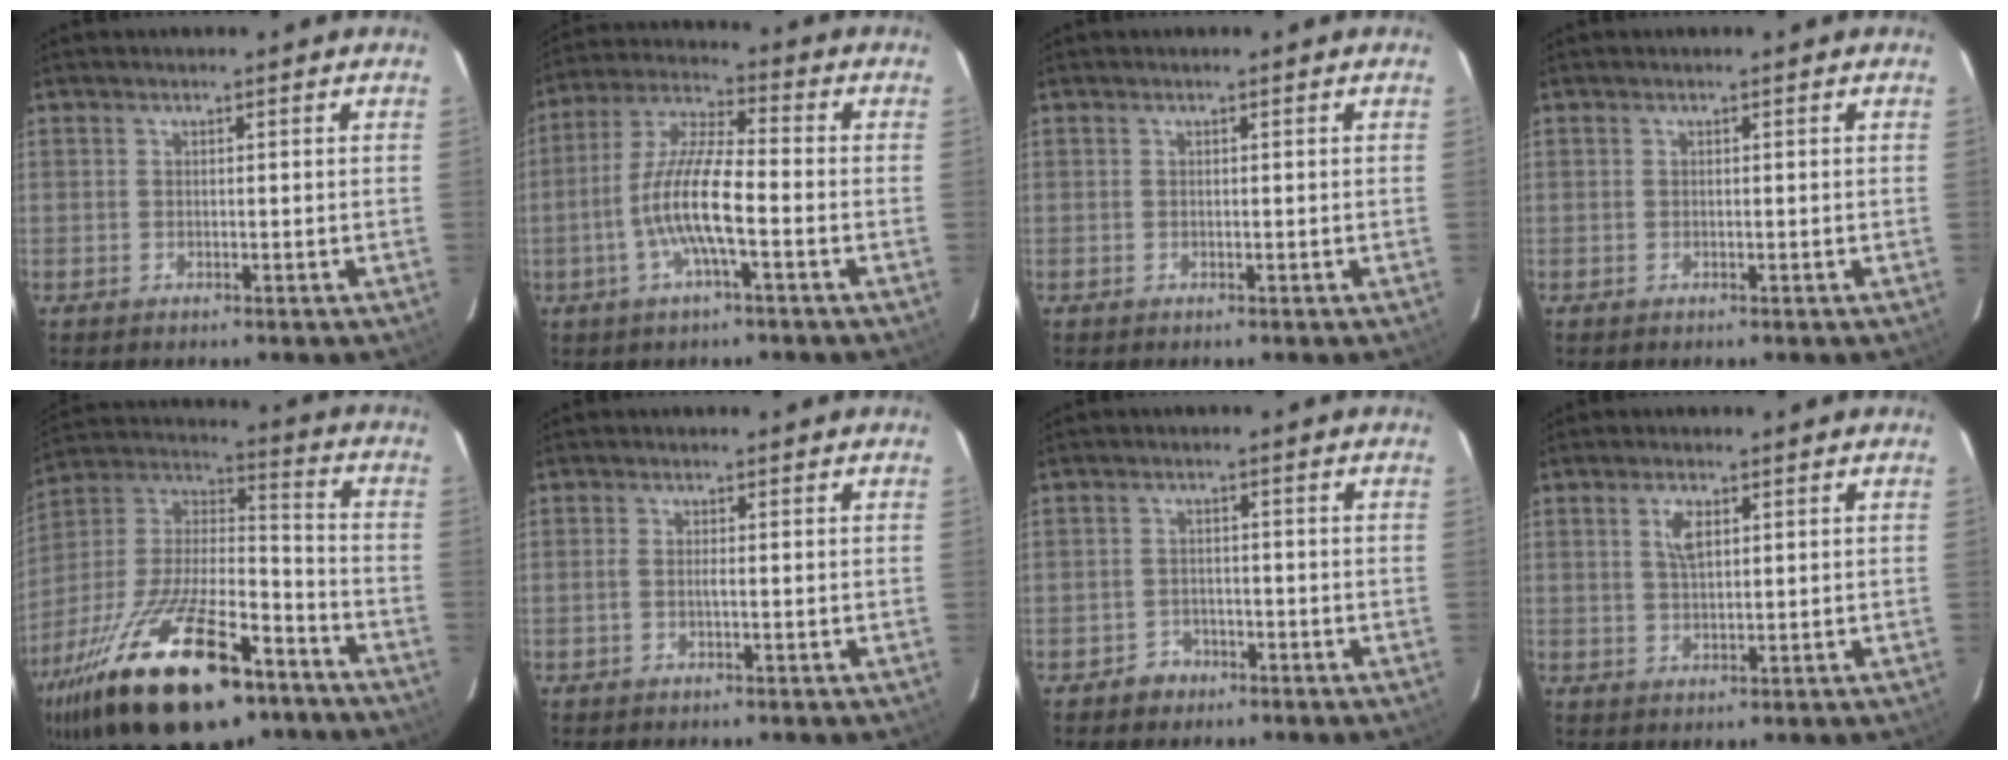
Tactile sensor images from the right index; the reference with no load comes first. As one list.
[{"total": 11.3, "force": [-3.4, 1.9, 10.6], "torque": [-0.221, 0.001, -0.067]}, {"total": 0.0}, {"total": 0.0}, {"total": 30.9, "force": [-19.1, 12.1, 21.1], "torque": [-0.405, -0.022, -0.303]}, {"total": 1.3, "force": [-0.3, 0.0, 1.2], "torque": [-0.024, 0.000, -0.008]}, {"total": 3.4, "force": [-2.1, 2.6, 0.1], "torque": [-0.010, 0.013, -0.032]}, {"total": 3.6, "force": [1.4, 1.6, 2.9], "torque": [-0.055, 0.004, 0.026]}]